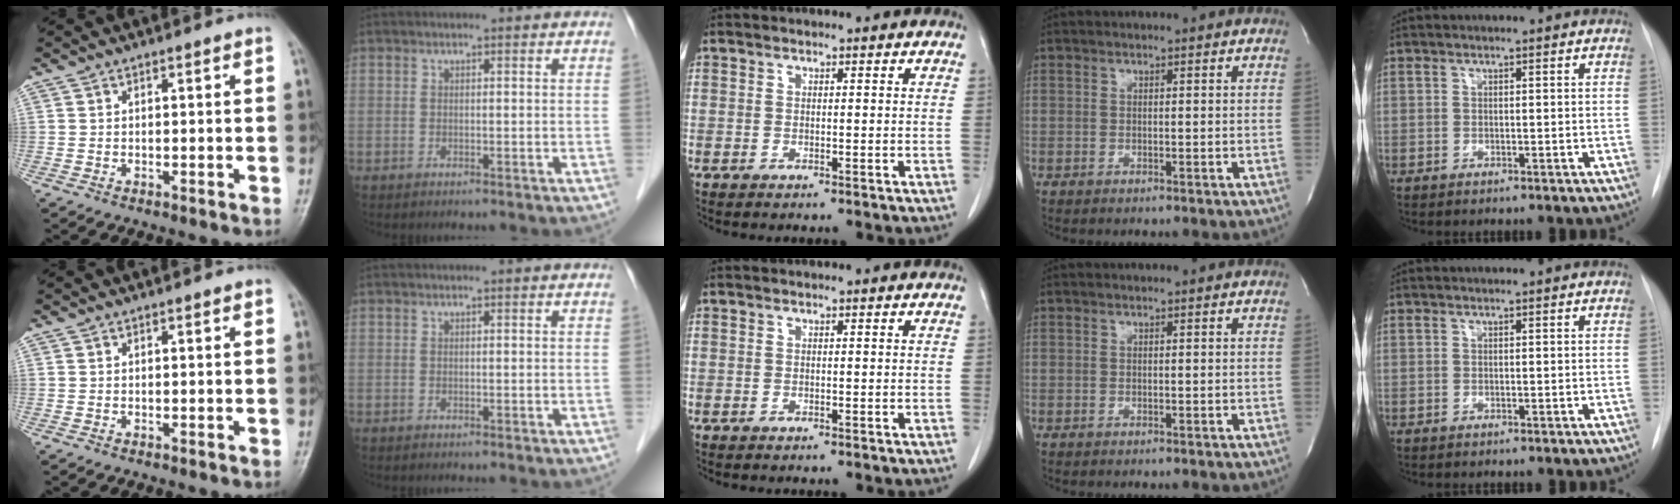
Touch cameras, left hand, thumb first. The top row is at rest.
{}